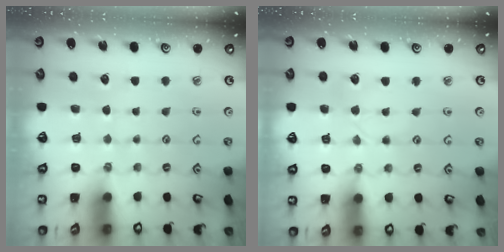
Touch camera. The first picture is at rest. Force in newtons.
{"total": 3.2, "press": 3.2, "slide": 0.4}